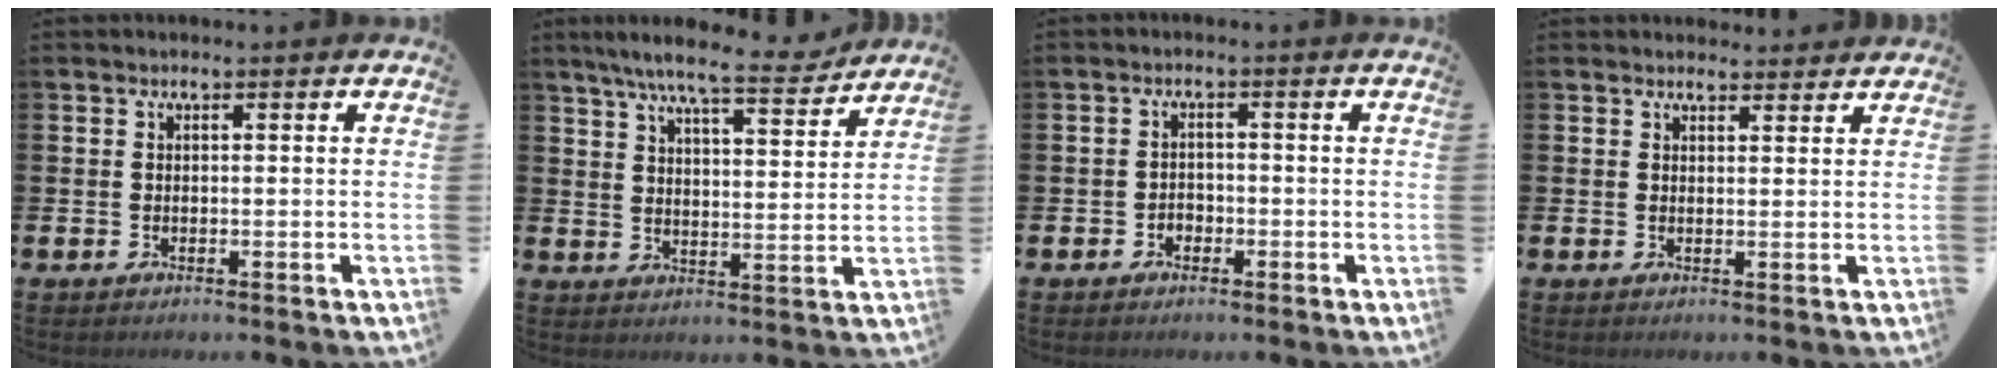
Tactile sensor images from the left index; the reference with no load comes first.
{"total": 8.7, "force": [7.7, 0.7, 3.9], "torque": [-0.086, -0.040, 0.133]}
{"total": 1.7, "force": [-1.0, 1.3, 0.3], "torque": [-0.008, 0.003, -0.024]}
{"total": 1.9, "force": [1.9, 0.4, 0.0], "torque": [0.009, -0.010, 0.032]}